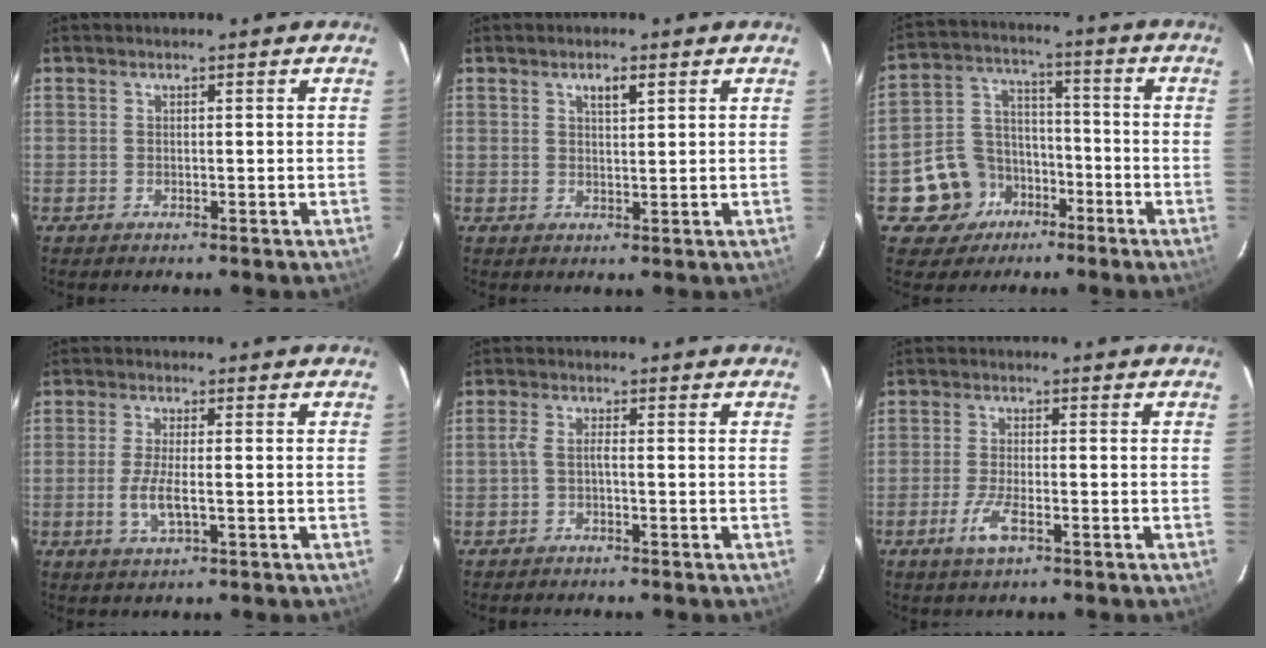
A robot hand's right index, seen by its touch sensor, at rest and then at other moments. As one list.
[{"total": 2.5, "force": [1.4, 0.8, 1.9], "torque": [-0.030, 0.004, 0.023]}, {"total": 11.0, "force": [-5.9, 9.0, 2.2], "torque": [-0.067, 0.041, -0.089]}, {"total": 5.0, "force": [-1.3, 1.3, 4.7], "torque": [-0.098, -0.008, -0.025]}, {"total": 1.7, "force": [-0.9, 0.2, 1.5], "torque": [-0.032, 0.003, -0.019]}, {"total": 4.9, "force": [-2.5, 1.2, 4.0], "torque": [-0.092, -0.009, -0.050]}]